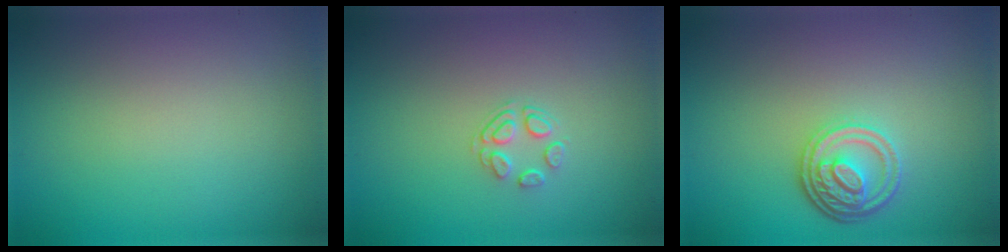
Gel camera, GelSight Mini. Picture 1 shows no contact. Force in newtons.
{"total": 1.7, "press": 1.0, "slide": 1.4}
{"total": 4.2, "press": 3.2, "slide": 2.7}